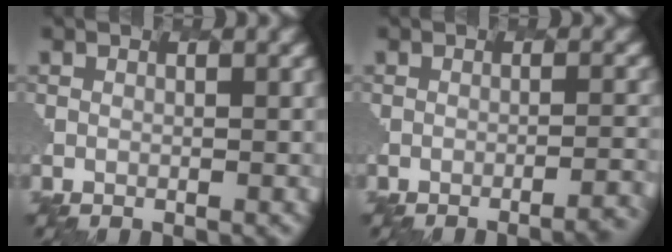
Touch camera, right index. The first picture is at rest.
{"total": 3.6, "force": [-2.7, 0.7, 2.3], "torque": [-0.023, 0.012, -0.032]}